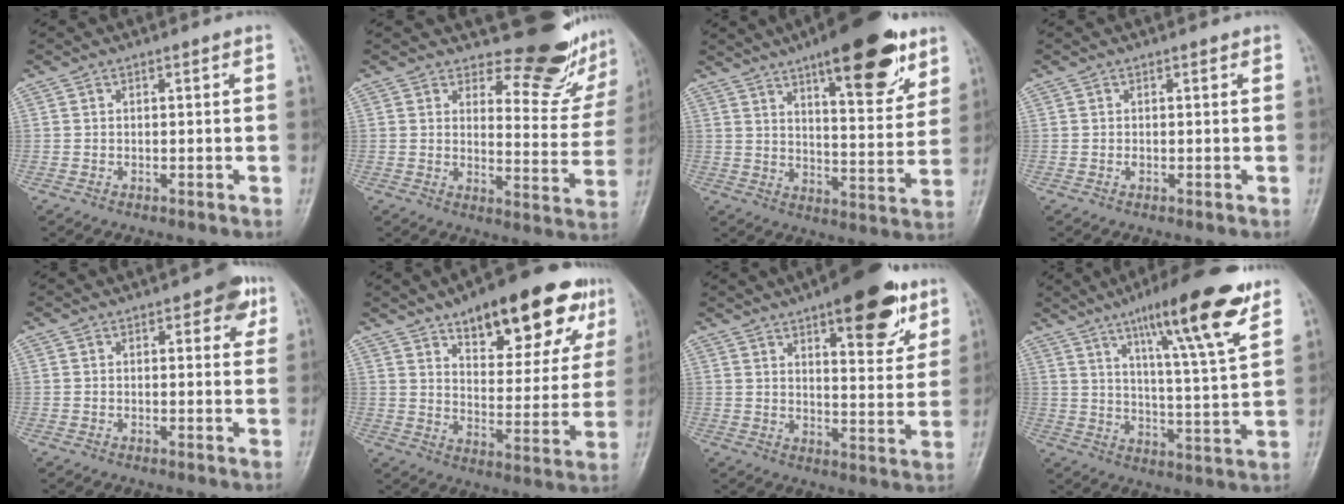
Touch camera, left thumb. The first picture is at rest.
{"total": 13.8, "force": [12.3, 4.8, 4.3], "torque": [-0.012, -0.125, 0.143]}
{"total": 19.0, "force": [11.3, 6.2, 14.0], "torque": [-0.163, -0.055, 0.167]}
{"total": 0.6, "force": [0.1, 0.5, 0.4], "torque": [-0.003, 0.000, -0.001]}
{"total": 4.2, "force": [2.0, 2.2, 3.0], "torque": [-0.010, -0.004, 0.016]}
{"total": 21.2, "force": [12.5, 8.6, 14.8], "torque": [-0.154, -0.037, 0.181]}
{"total": 15.6, "force": [9.0, 5.7, 11.4], "torque": [-0.114, -0.041, 0.125]}
{"total": 18.2, "force": [10.9, 2.6, 14.3], "torque": [-0.202, -0.051, 0.169]}